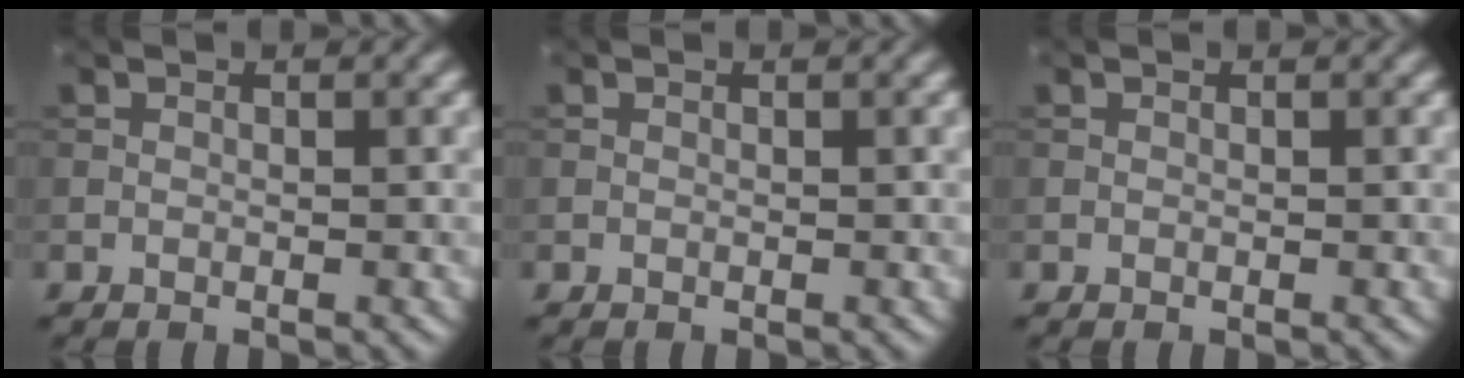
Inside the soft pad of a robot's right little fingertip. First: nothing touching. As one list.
[{"total": 0.0}, {"total": 0.0}]